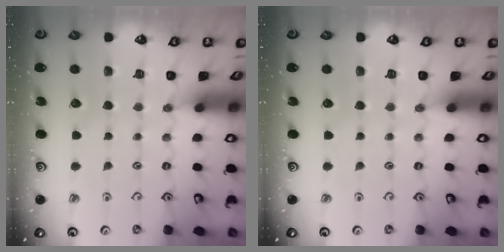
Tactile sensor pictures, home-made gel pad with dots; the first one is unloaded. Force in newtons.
{"total": 0.0}